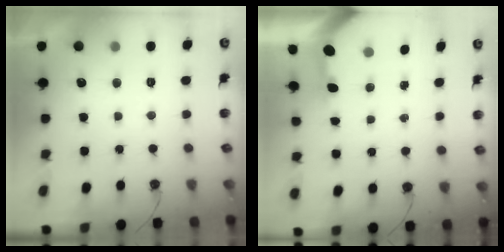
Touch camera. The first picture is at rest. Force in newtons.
{"total": 3.4, "press": 3.3, "slide": 0.4}